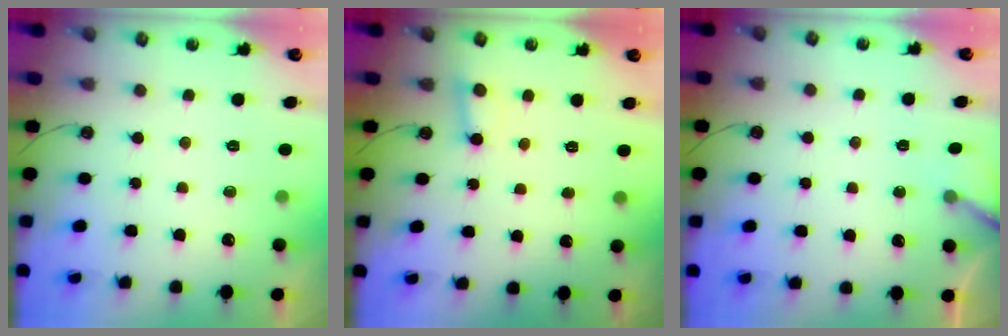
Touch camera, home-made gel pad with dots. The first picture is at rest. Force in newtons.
{"total": 2.4, "press": 2.3, "slide": 0.6}
{"total": 5.4, "press": 5.4, "slide": 0.5}